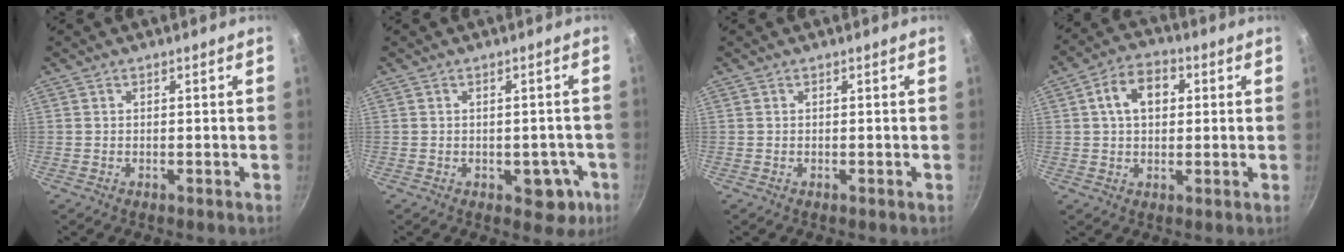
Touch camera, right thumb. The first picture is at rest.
{"total": 5.7, "force": [-2.0, 3.7, 3.9], "torque": [-0.015, 0.016, -0.015]}
{"total": 0.0}
{"total": 8.8, "force": [1.9, 6.0, 6.2], "torque": [-0.079, 0.015, 0.022]}